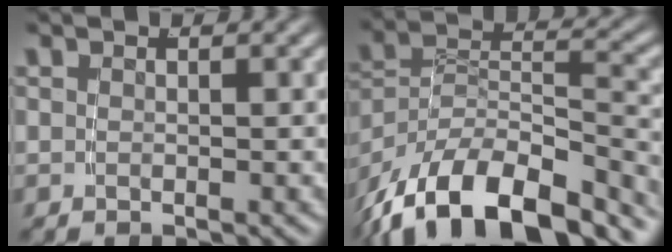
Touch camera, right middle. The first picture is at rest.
{"total": 14.8, "force": [-8.7, 8.7, 8.2], "torque": [-0.155, -0.043, -0.123]}